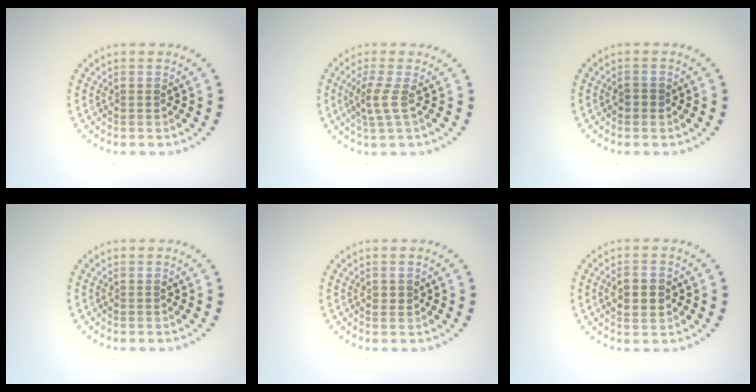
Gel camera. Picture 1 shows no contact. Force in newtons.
{"total": 2.1, "press": 1.5, "slide": 1.4}
{"total": 0.9, "press": 0.9, "slide": 0.0}
{"total": 0.0}
{"total": 0.8, "press": 0.8, "slide": 0.1}
{"total": 2.9, "press": 2.9, "slide": 0.0}